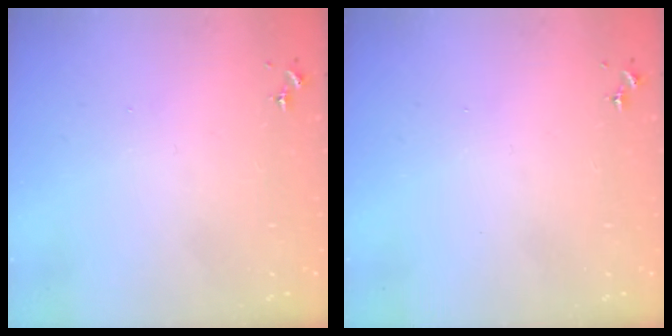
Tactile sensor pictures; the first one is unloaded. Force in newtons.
{"total": 0.0}